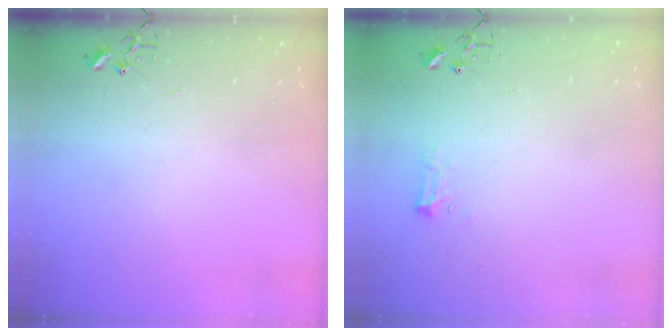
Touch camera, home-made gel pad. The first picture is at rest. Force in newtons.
{"total": 7.3, "press": 7.2, "slide": 0.9}